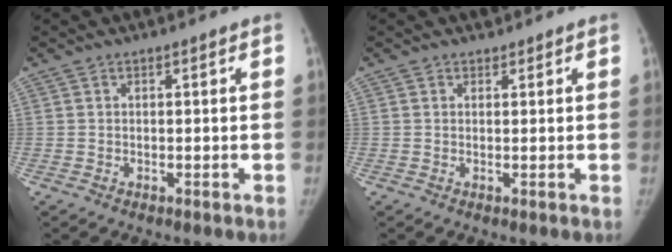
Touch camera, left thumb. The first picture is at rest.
{"total": 0.7, "force": [0.4, 0.5, -0.1], "torque": [0.003, -0.003, 0.004]}